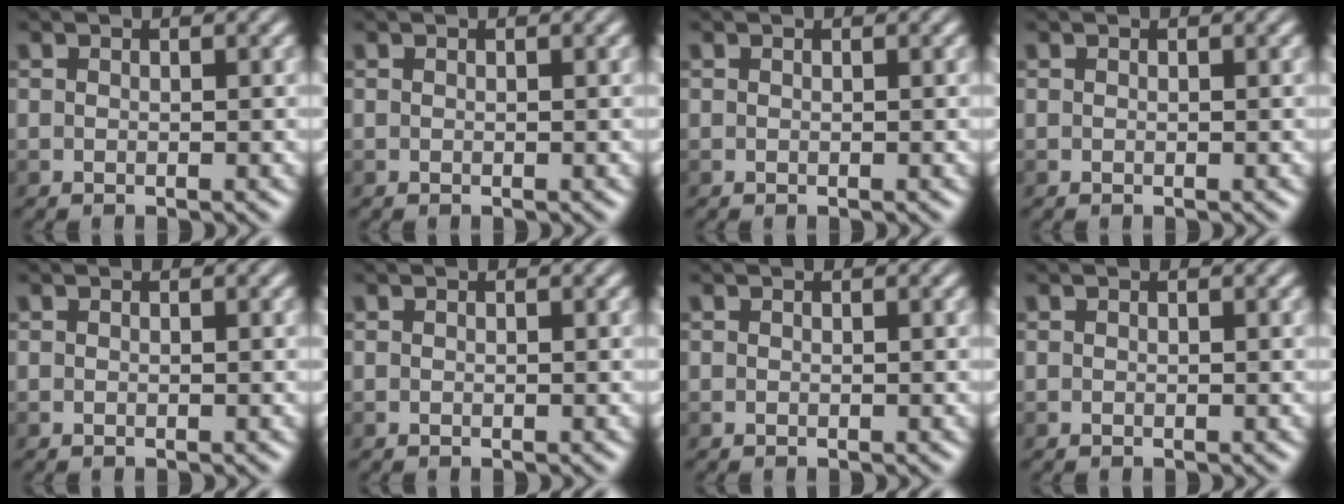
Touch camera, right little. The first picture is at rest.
{"total": 0.0}
{"total": 0.0}
{"total": 0.0}
{"total": 0.0}
{"total": 0.0}
{"total": 0.0}
{"total": 0.0}